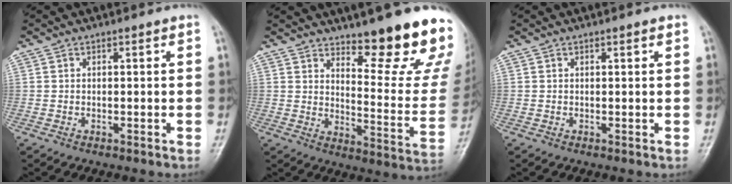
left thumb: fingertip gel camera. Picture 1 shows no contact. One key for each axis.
{"total": 17.3, "fx": 12.3, "fy": 3.7, "fz": 11.5, "tx": -0.115, "ty": -0.112, "tz": 0.173}
{"total": 0.6, "fx": 0.3, "fy": 0.2, "fz": 0.5, "tx": -0.007, "ty": 0.002, "tz": 0.001}